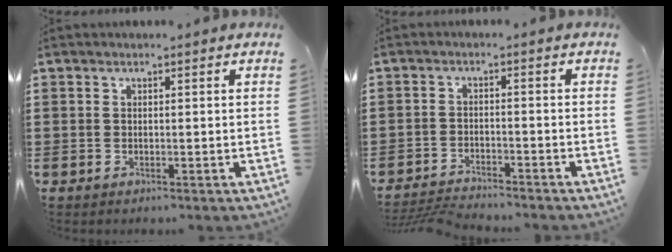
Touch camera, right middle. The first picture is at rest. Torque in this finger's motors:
{"motor_torque": [0.51, -0.01, 0.11, 0.06]}